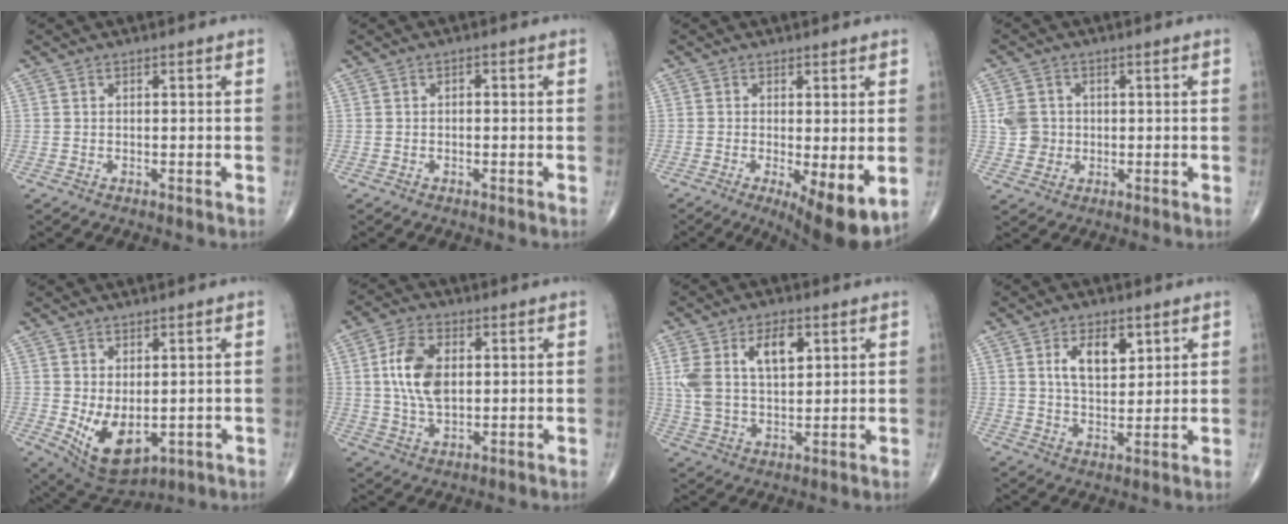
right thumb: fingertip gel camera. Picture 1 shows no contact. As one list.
[{"total": 0.7, "force": [-0.1, 0.5, 0.6], "torque": [-0.001, 0.003, -0.006]}, {"total": 9.4, "force": [-2.2, 2.8, 8.8], "torque": [-0.127, -0.023, -0.028]}, {"total": 4.6, "force": [0.3, 4.3, 1.6], "torque": [-0.009, 0.005, 0.007]}, {"total": 9.5, "force": [-1.2, 5.4, 7.8], "torque": [-0.119, -0.011, 0.004]}, {"total": 9.7, "force": [1.4, 5.6, 7.8], "torque": [-0.148, -0.001, 0.028]}, {"total": 11.9, "force": [4.0, 6.4, 9.2], "torque": [-0.170, -0.003, 0.080]}, {"total": 7.8, "force": [3.1, 4.2, 5.8], "torque": [-0.080, -0.018, 0.058]}]